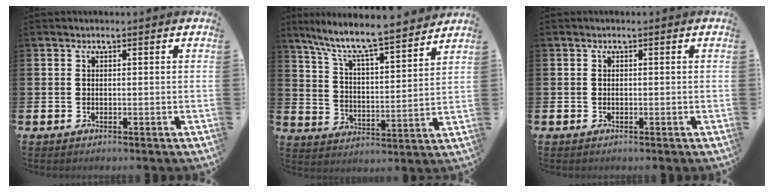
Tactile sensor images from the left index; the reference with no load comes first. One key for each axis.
{"total": 8.6, "fx": 7.9, "fy": 0.5, "fz": 3.2, "tx": -0.090, "ty": -0.065, "tz": 0.130}
{"total": 0.0}